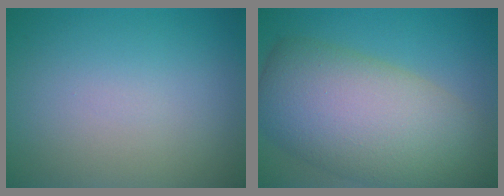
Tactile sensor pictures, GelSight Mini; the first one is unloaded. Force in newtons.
{"total": 12.4, "press": 12.3, "slide": 0.8}